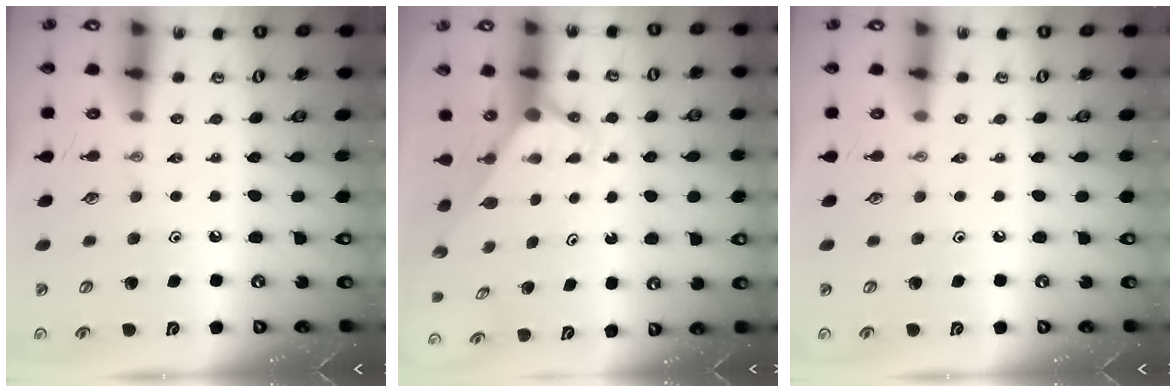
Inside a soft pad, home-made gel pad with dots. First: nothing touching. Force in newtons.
{"total": 2.8, "press": 2.8, "slide": 0.0}
{"total": 0.0}